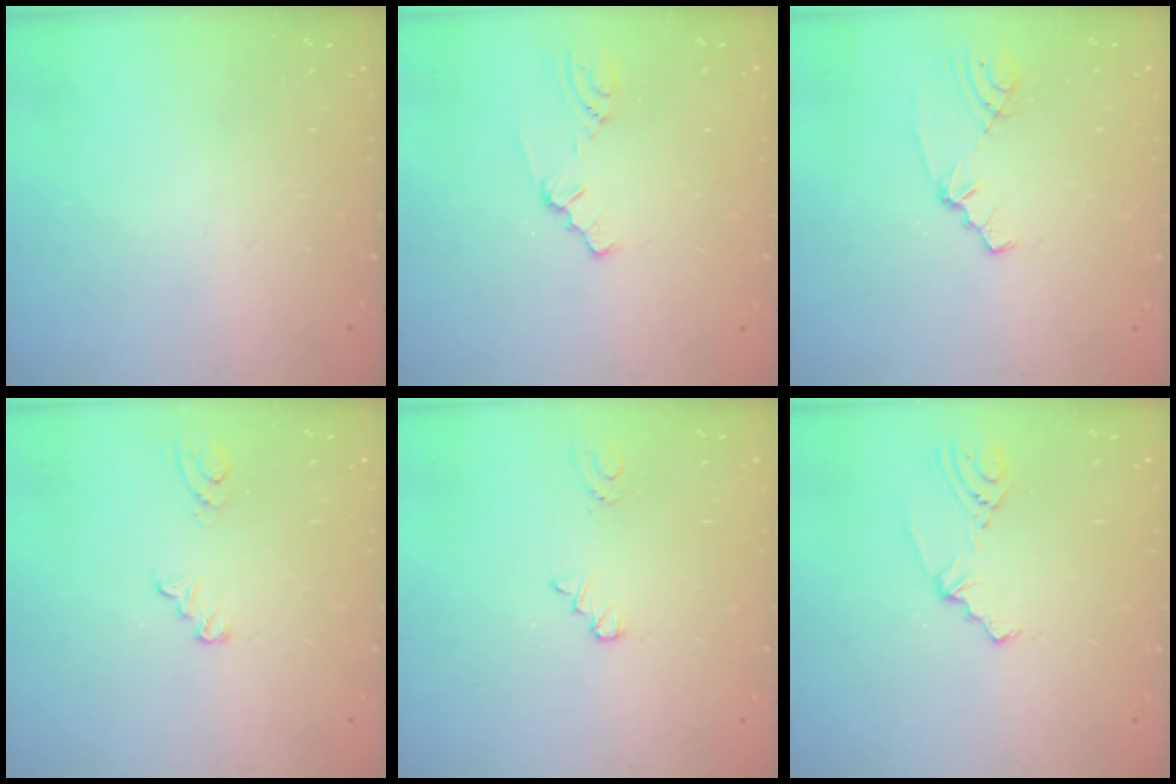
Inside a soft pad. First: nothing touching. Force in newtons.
{"total": 1.8, "press": 1.7, "slide": 0.3}
{"total": 1.8, "press": 1.7, "slide": 0.3}
{"total": 3.2, "press": 3.1, "slide": 0.3}
{"total": 1.0, "press": 1.0, "slide": 0.1}
{"total": 2.8, "press": 2.4, "slide": 1.5}